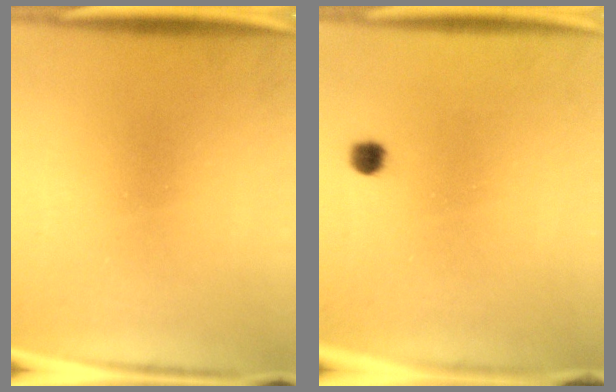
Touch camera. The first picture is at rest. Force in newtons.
{"total": 1.8}